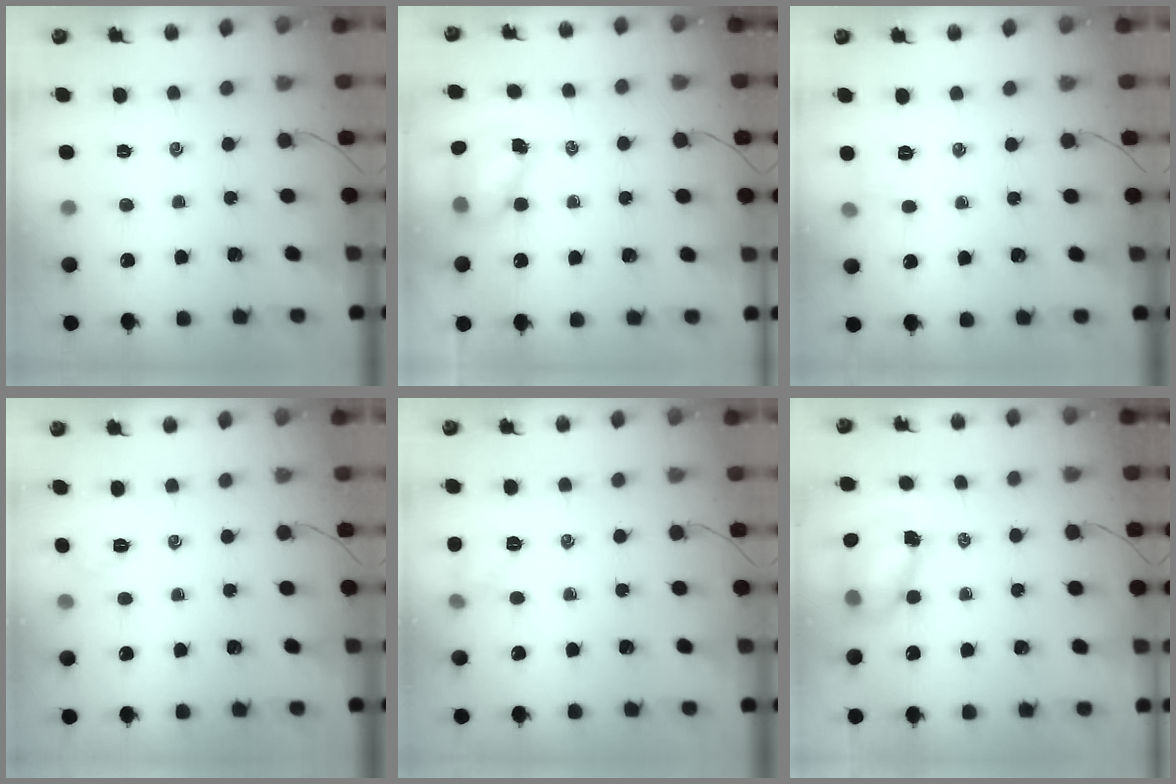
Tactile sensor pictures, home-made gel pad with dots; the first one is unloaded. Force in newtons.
{"total": 6.4, "press": 6.3, "slide": 0.8}
{"total": 4.3, "press": 4.1, "slide": 1.2}
{"total": 3.0, "press": 2.9, "slide": 0.8}
{"total": 5.8, "press": 5.6, "slide": 1.7}
{"total": 7.9, "press": 7.8, "slide": 1.3}